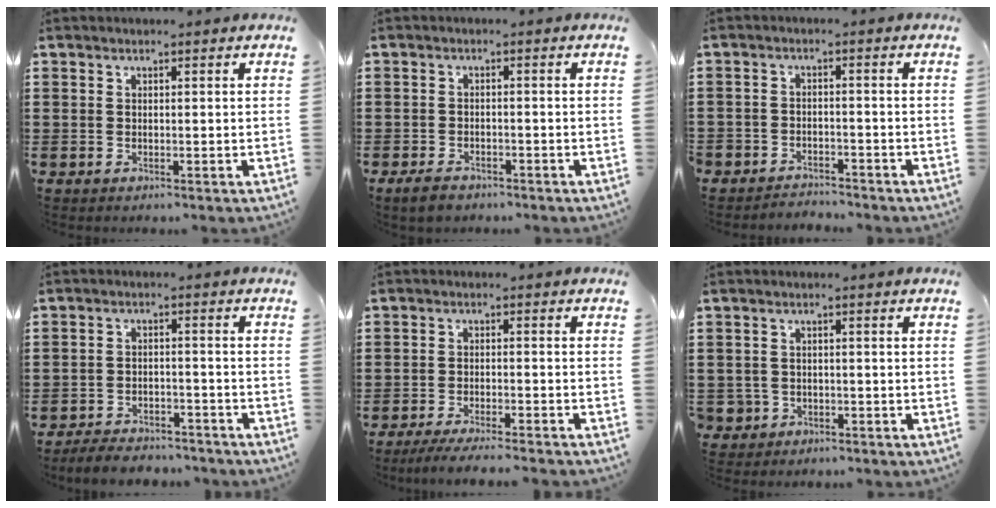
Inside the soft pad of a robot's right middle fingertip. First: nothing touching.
{"total": 1.9, "force": [-1.6, 0.8, 0.7], "torque": [-0.024, 0.001, -0.035]}
{"total": 3.2, "force": [-3.1, 0.7, -0.3], "torque": [-0.002, 0.002, -0.069]}
{"total": 4.0, "force": [-3.9, 0.6, 0.3], "torque": [-0.006, 0.006, -0.082]}
{"total": 3.5, "force": [-3.2, -0.3, 1.2], "torque": [-0.026, -0.008, -0.064]}
{"total": 2.0, "force": [-1.3, 1.5, 0.2], "torque": [-0.017, -0.002, -0.033]}